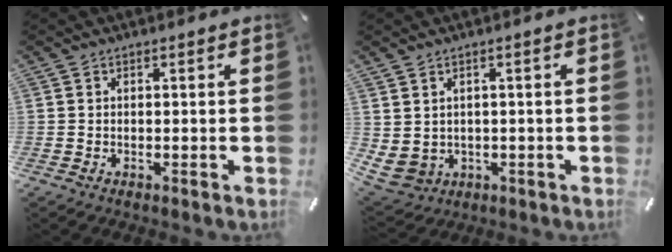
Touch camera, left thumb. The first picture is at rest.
{"total": 3.9, "force": [1.4, 3.6, 0.6], "torque": [-0.034, -0.009, 0.025]}